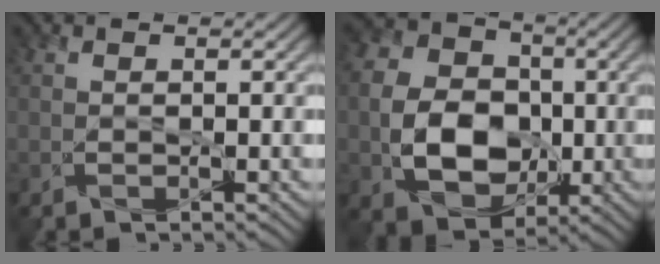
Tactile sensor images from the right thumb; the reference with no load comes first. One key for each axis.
{"total": 11.0, "fx": -1.6, "fy": 8.5, "fz": 6.8, "tx": -0.147, "ty": -0.004, "tz": -0.037}